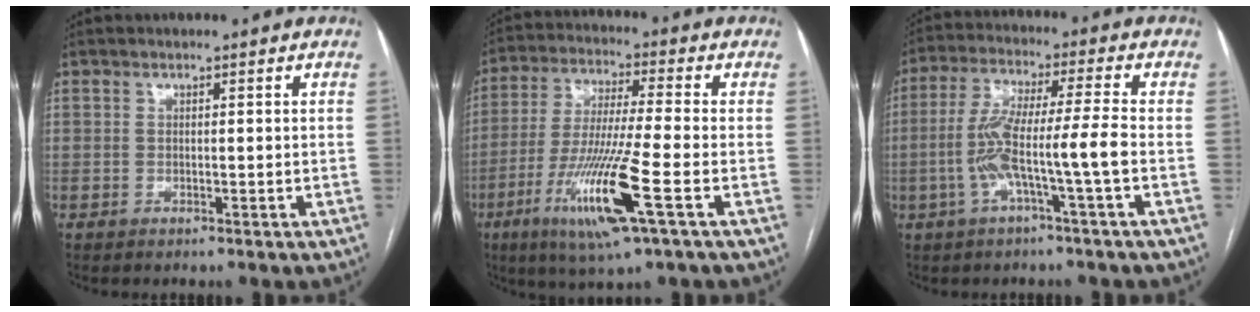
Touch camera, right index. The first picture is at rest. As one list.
[{"total": 14.3, "force": [-5.5, -0.2, 13.2], "torque": [-0.270, -0.025, -0.103]}, {"total": 9.4, "force": [-2.6, -0.7, 9.0], "torque": [-0.184, 0.018, -0.047]}]